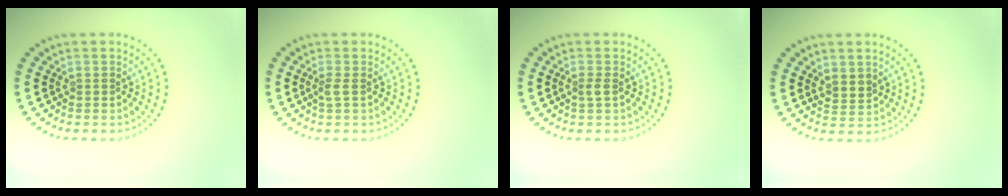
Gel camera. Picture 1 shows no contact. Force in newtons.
{"total": 0.9, "press": 0.7, "slide": 0.6}
{"total": 0.7, "press": 0.5, "slide": 0.5}
{"total": 1.5, "press": 1.3, "slide": 0.9}